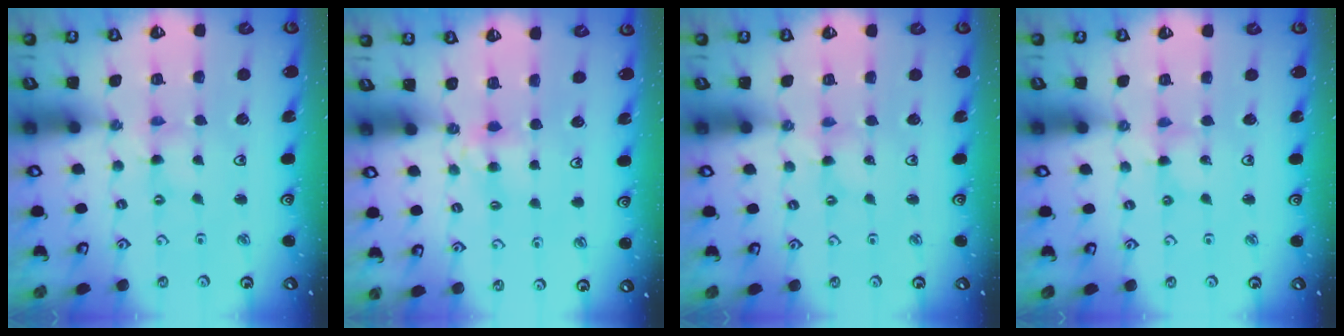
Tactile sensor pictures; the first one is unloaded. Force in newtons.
{"total": 4.8, "press": 4.8, "slide": 0.6}
{"total": 0.0}
{"total": 0.0}